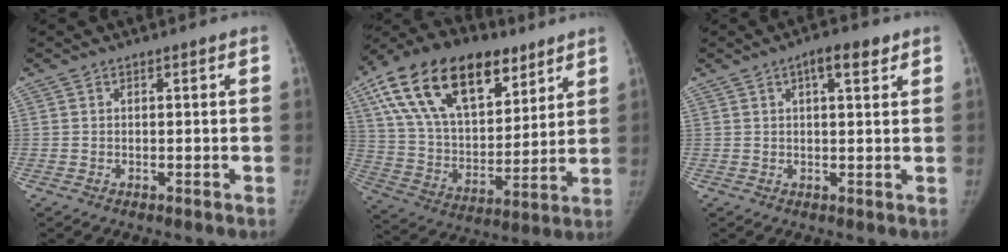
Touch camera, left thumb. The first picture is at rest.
{"total": 27.2, "force": [14.6, 15.0, 17.5], "torque": [-0.292, -0.010, 0.252]}
{"total": 4.7, "force": [2.4, 1.7, 3.7], "torque": [-0.043, -0.003, 0.031]}